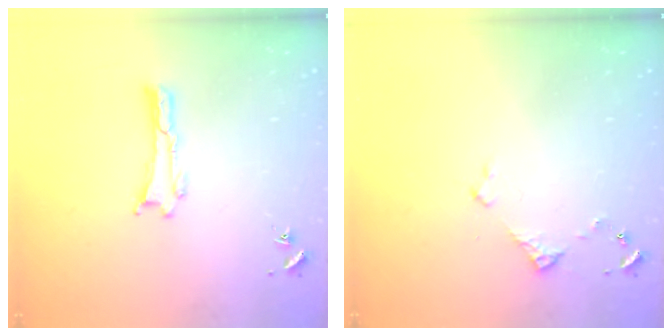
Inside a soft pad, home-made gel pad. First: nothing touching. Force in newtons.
{"total": 3.5, "press": 3.5, "slide": 0.4}